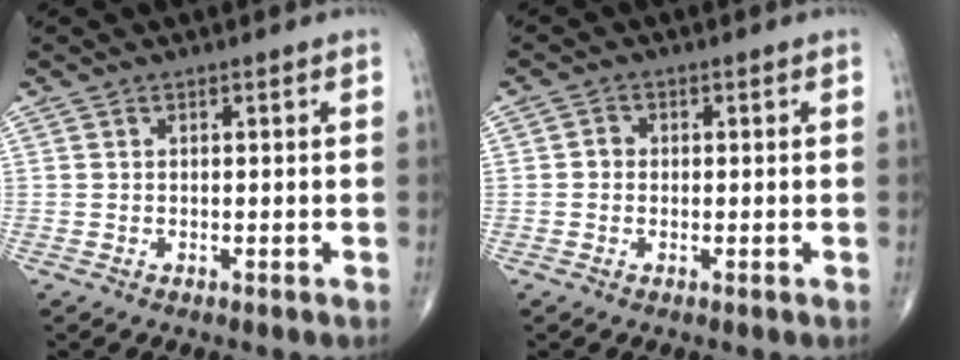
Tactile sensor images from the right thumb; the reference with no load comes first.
{"total": 1.7, "force": [-0.1, 1.6, 0.7], "torque": [-0.002, 0.005, -0.006]}